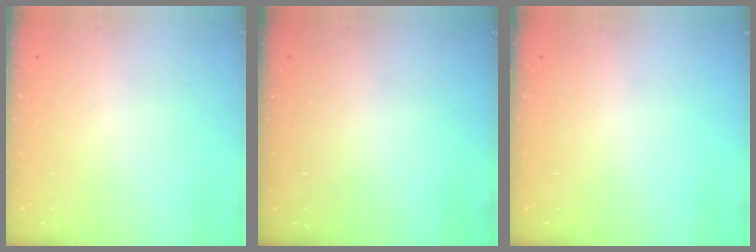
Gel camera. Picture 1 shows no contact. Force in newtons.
{"total": 0.0}
{"total": 0.0}